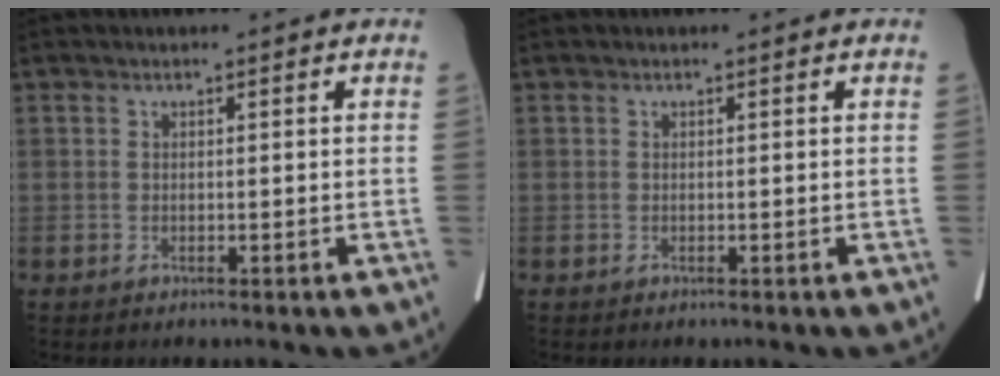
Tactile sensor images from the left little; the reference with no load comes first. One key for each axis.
{"total": 0.0}